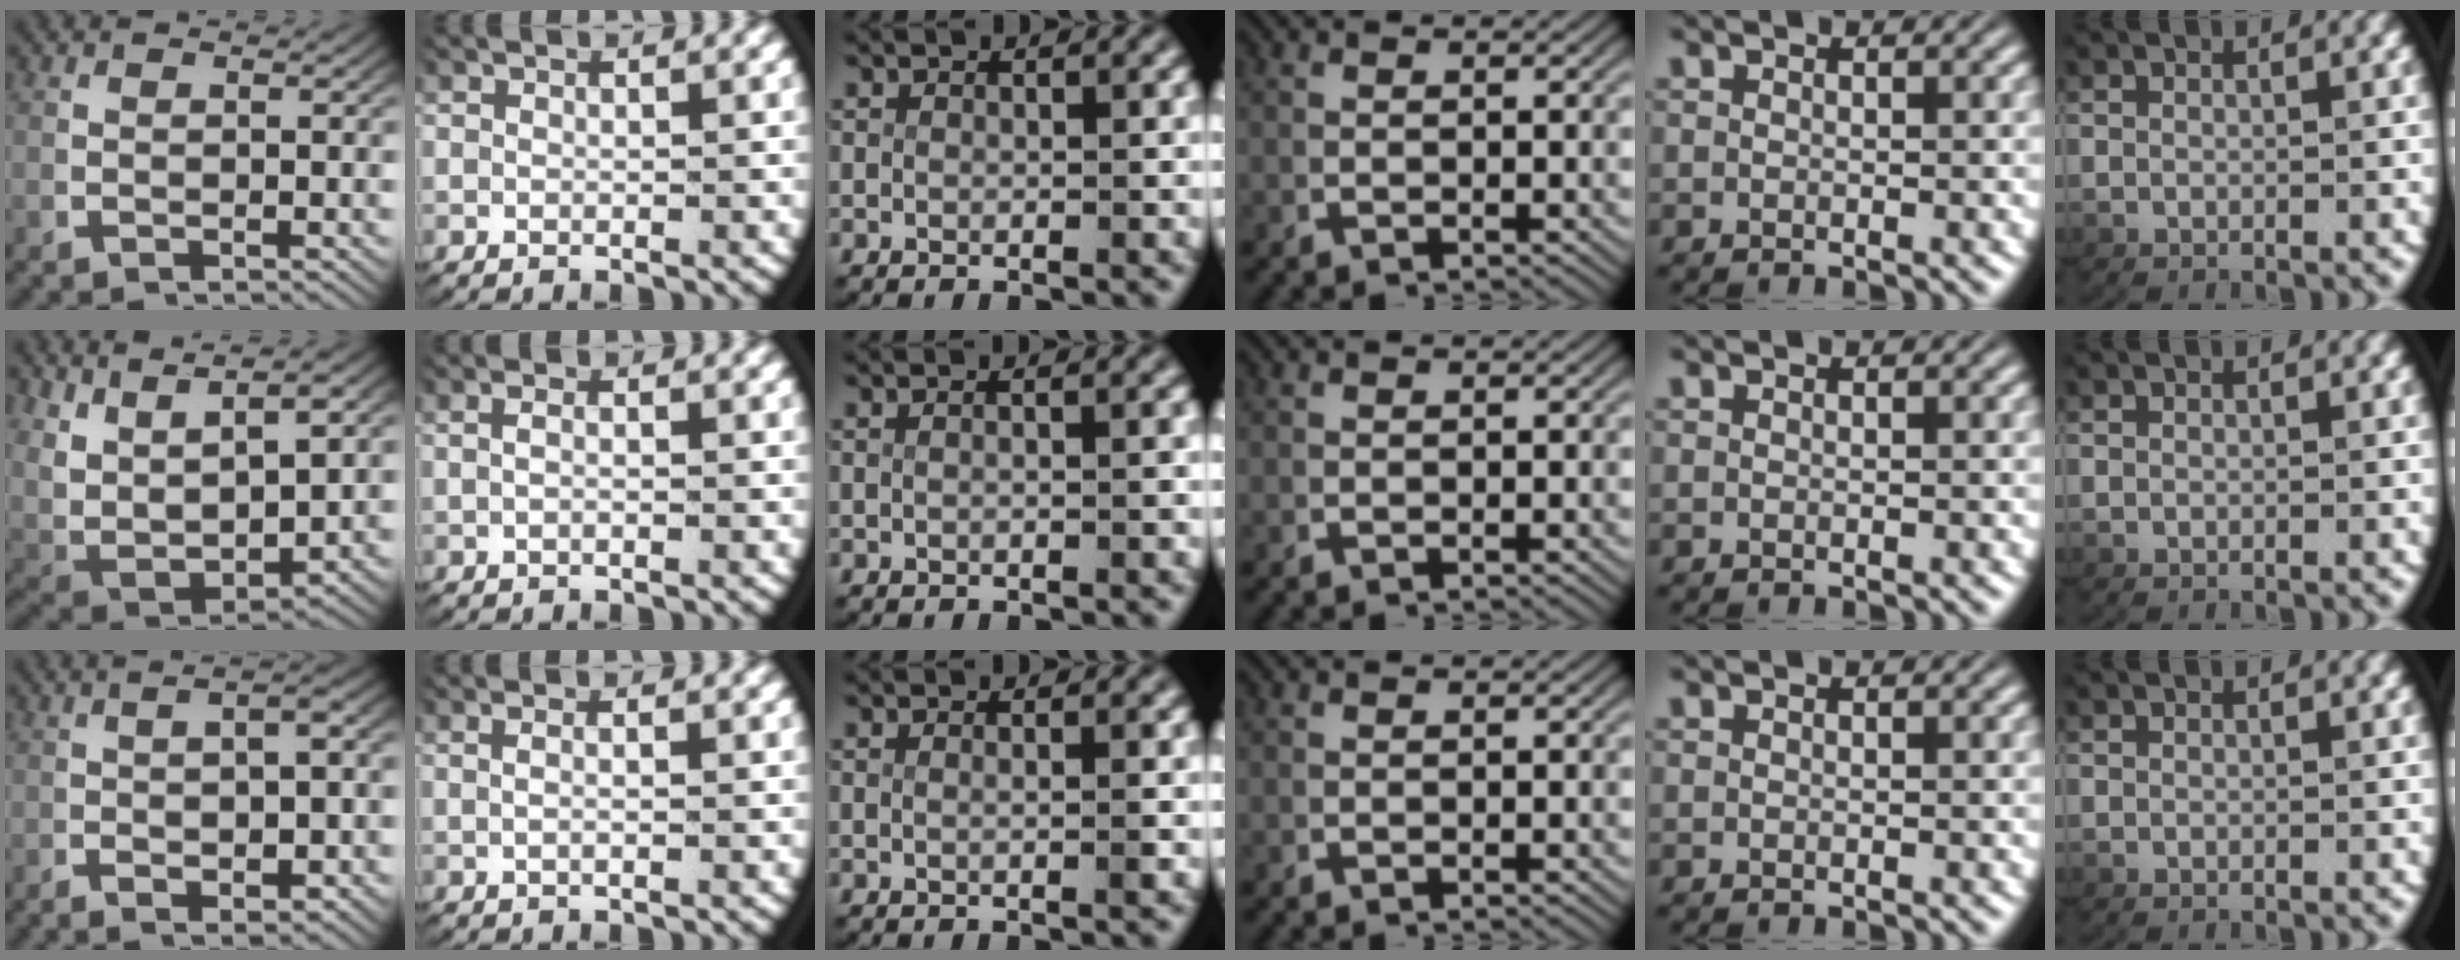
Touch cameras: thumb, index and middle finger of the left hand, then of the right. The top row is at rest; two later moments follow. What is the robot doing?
{"motion": "lift_and_place", "object": "towel"}